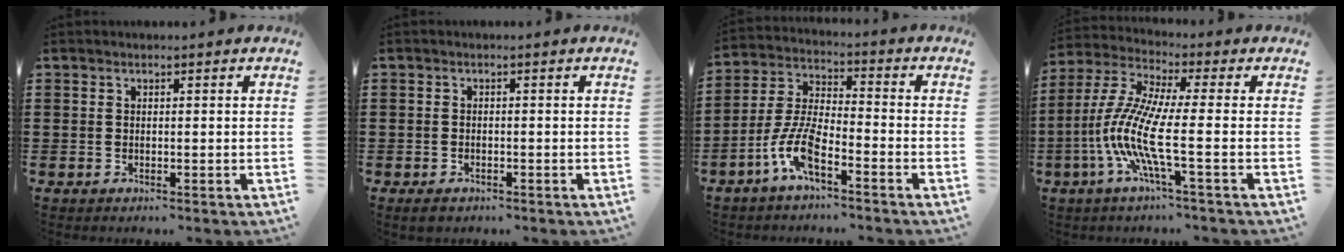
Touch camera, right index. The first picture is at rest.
{"total": 1.0, "force": [-0.8, 0.3, 0.4], "torque": [-0.010, -0.005, -0.017]}
{"total": 7.7, "force": [-4.6, 1.9, 5.8], "torque": [-0.146, -0.012, -0.093]}
{"total": 10.1, "force": [-3.1, 1.0, 9.6], "torque": [-0.236, -0.024, -0.074]}